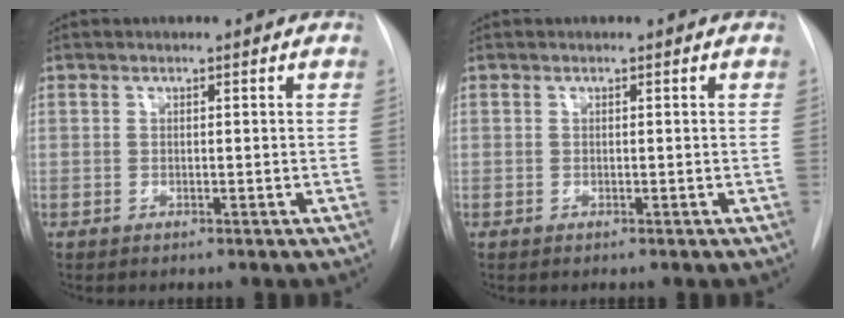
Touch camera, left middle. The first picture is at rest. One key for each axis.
{"total": 0.0}